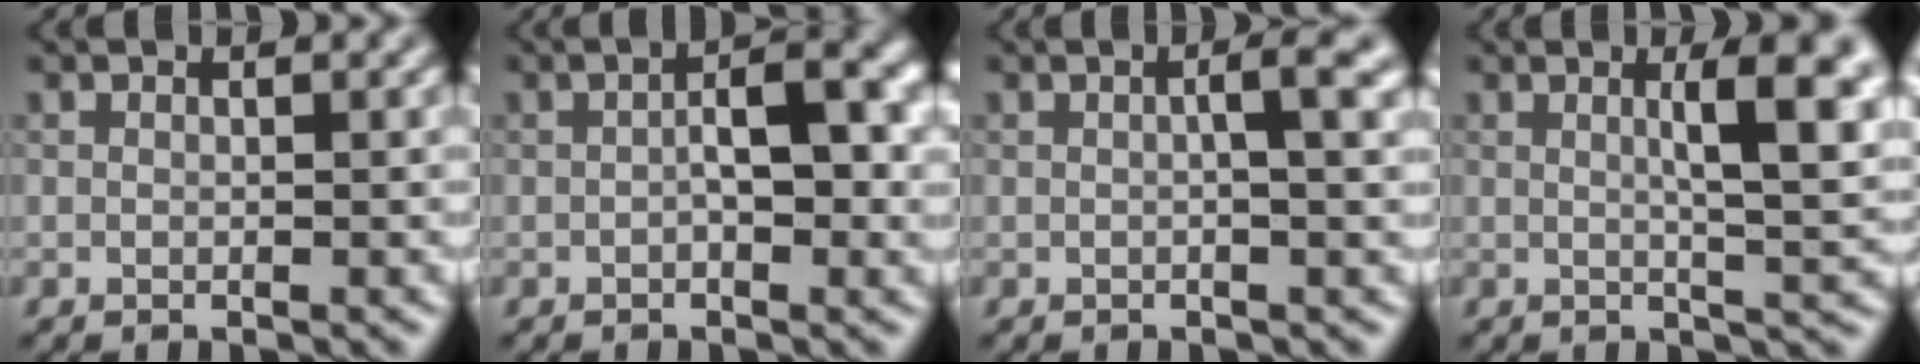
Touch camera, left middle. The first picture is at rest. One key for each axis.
{"total": 4.8, "fx": -0.2, "fy": 1.8, "fz": 4.4, "tx": -0.070, "ty": 0.008, "tz": -0.008}
{"total": 3.0, "fx": 0.3, "fy": 0.6, "fz": 2.9, "tx": -0.037, "ty": 0.009, "tz": -0.001}
{"total": 7.2, "fx": 1.6, "fy": 1.8, "fz": 6.8, "tx": -0.078, "ty": 0.005, "tz": 0.023}